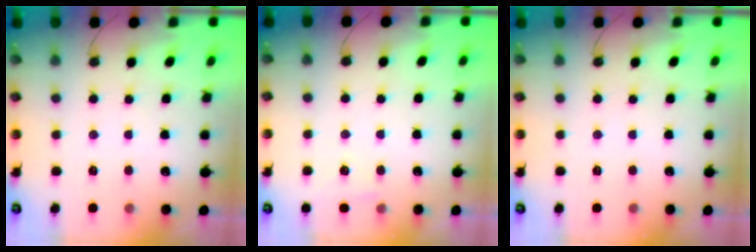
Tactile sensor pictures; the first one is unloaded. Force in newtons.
{"total": 3.3, "press": 3.3, "slide": 0.5}
{"total": 0.0}